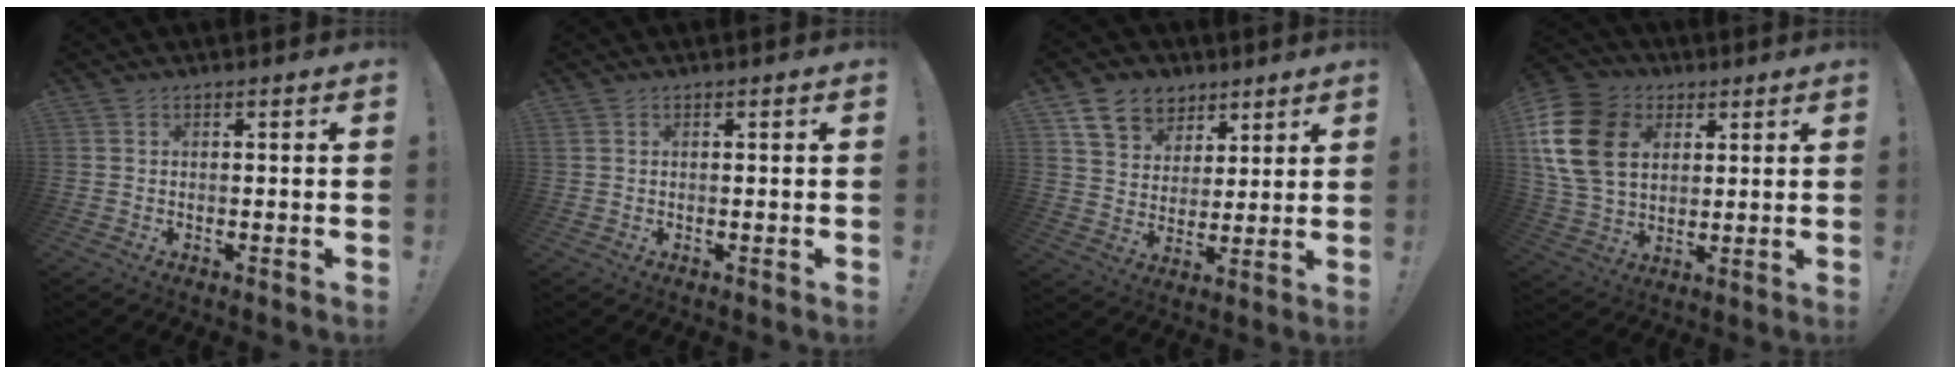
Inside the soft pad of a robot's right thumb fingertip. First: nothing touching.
{"total": 0.0}
{"total": 11.7, "force": [7.1, 8.4, 3.8], "torque": [-0.057, -0.042, 0.139]}
{"total": 18.8, "force": [5.4, 14.1, 11.2], "torque": [-0.213, -0.012, 0.100]}